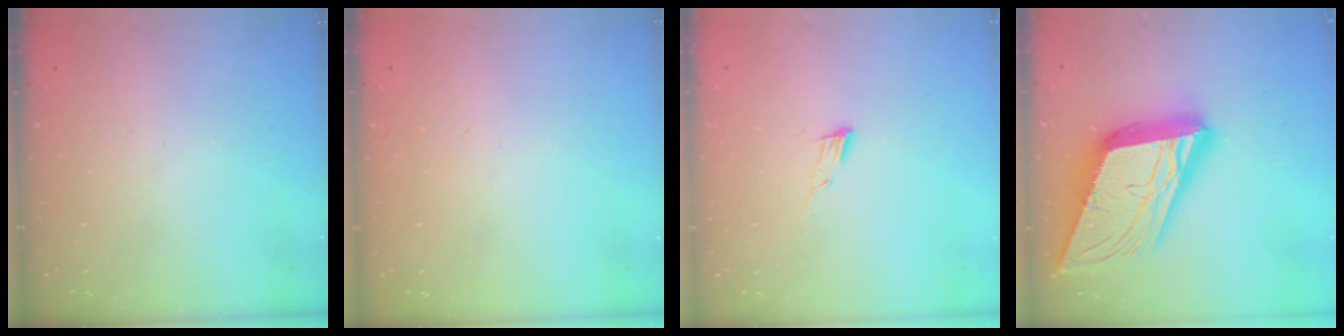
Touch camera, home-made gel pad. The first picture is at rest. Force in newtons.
{"total": 1.6, "press": 1.5, "slide": 0.1}
{"total": 4.6, "press": 4.6, "slide": 0.4}
{"total": 27.2, "press": 26.9, "slide": 4.5}